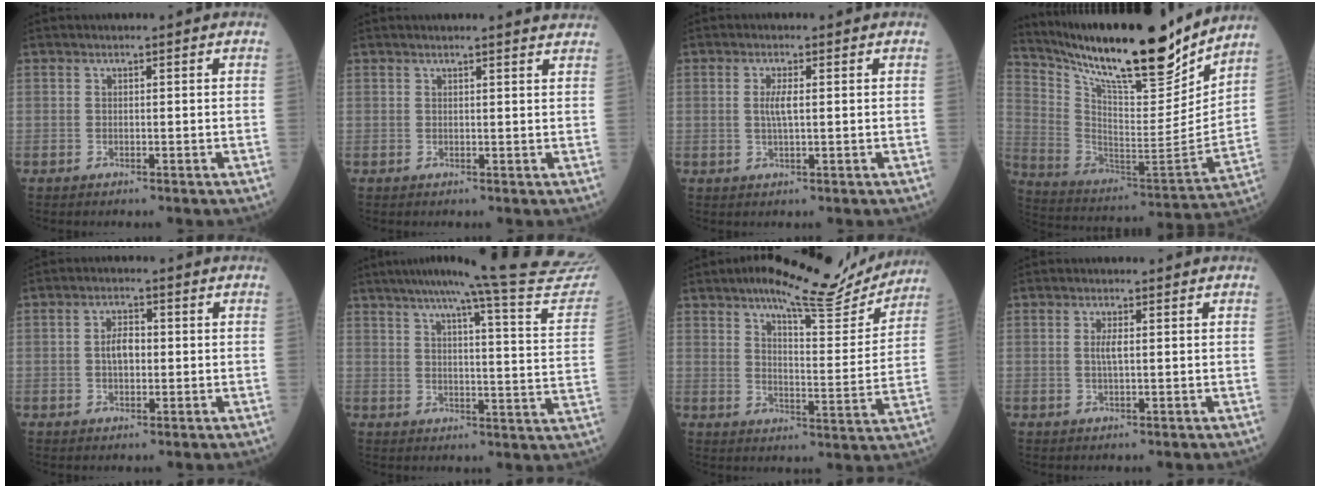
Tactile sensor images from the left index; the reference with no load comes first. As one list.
[{"total": 5.0, "force": [4.8, 0.0, 1.4], "torque": [-0.017, 0.003, 0.040]}, {"total": 2.4, "force": [0.3, 0.3, 2.3], "torque": [-0.052, -0.002, 0.007]}, {"total": 25.0, "force": [21.0, 4.0, 13.0], "torque": [-0.237, -0.032, 0.337]}, {"total": 3.5, "force": [0.1, 1.8, 3.0], "torque": [-0.060, 0.008, -0.001]}, {"total": 23.1, "force": [21.0, -0.9, 9.5], "torque": [-0.137, -0.083, 0.250]}, {"total": 15.0, "force": [13.0, 3.1, 7.0], "torque": [-0.096, -0.012, 0.170]}, {"total": 1.7, "force": [0.3, 0.2, 1.6], "torque": [-0.038, 0.000, 0.006]}]